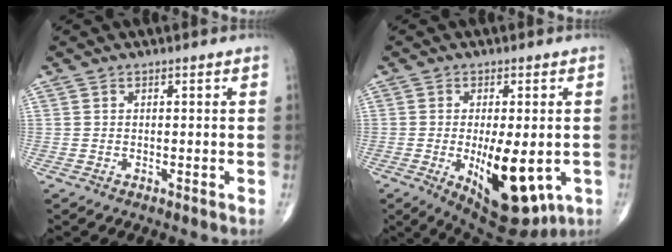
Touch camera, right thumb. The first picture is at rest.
{"total": 14.7, "force": [-3.4, 6.3, 12.8], "torque": [-0.185, -0.020, -0.031]}